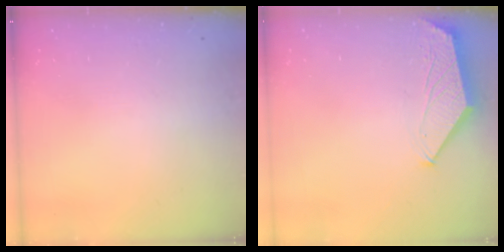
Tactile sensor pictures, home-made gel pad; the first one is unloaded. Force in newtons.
{"total": 1.6, "press": 1.5, "slide": 0.4}